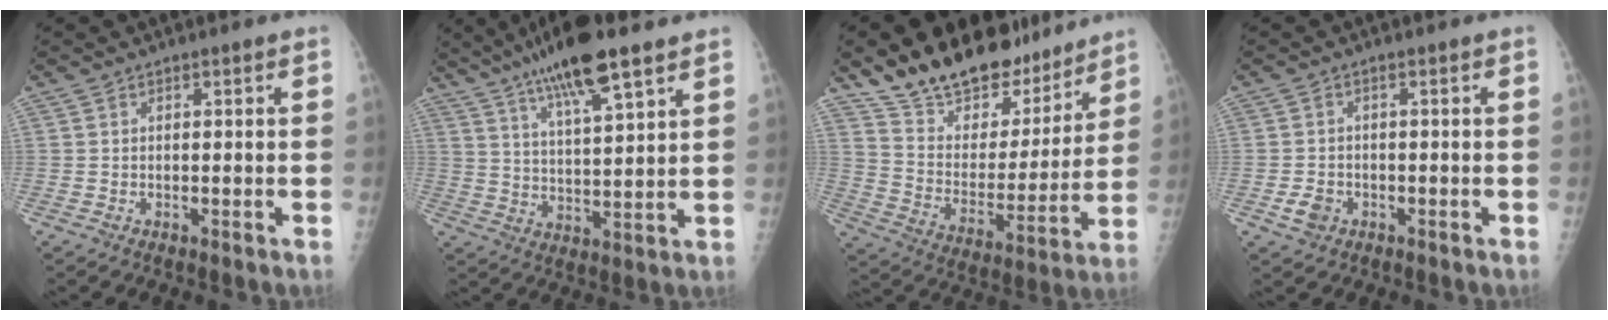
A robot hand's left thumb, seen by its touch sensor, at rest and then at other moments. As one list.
[{"total": 14.5, "force": [9.4, 2.9, 10.7], "torque": [-0.181, -0.032, 0.166]}, {"total": 22.6, "force": [18.4, 9.9, 8.5], "torque": [-0.101, -0.100, 0.302]}, {"total": 2.9, "force": [-1.2, 2.3, 1.4], "torque": [-0.022, 0.003, -0.018]}]